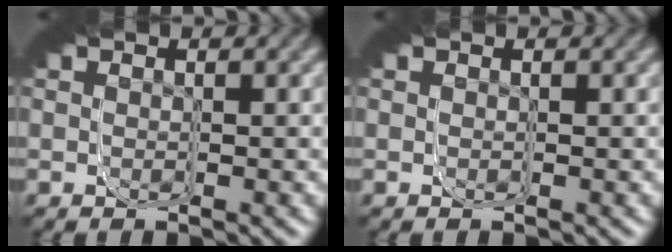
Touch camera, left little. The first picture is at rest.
{"total": 0.0}